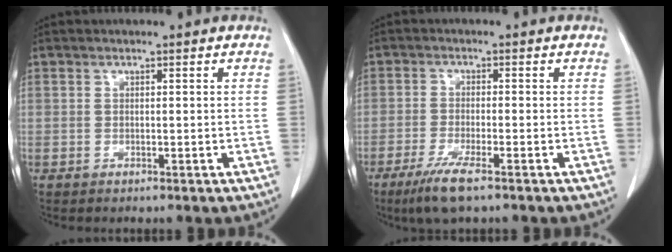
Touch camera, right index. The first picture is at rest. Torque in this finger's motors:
{"motor_torque": [0.48, -0.45, 0.11, 0.04]}